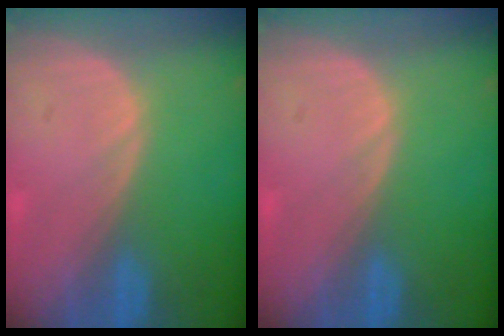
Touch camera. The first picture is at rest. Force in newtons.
{"total": 0.0}